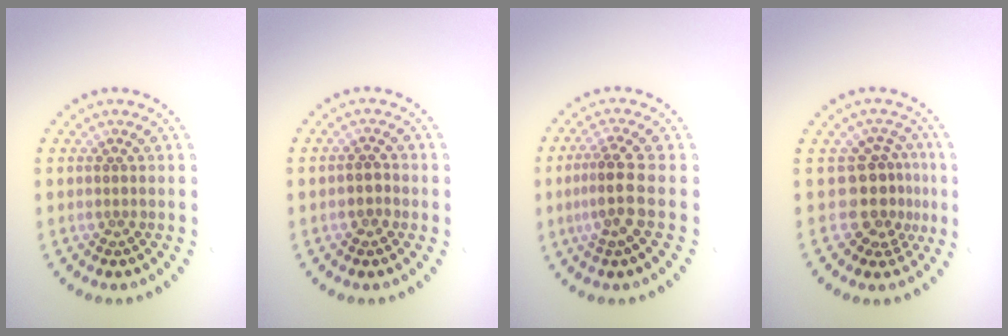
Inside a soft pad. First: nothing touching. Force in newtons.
{"total": 0.9, "press": 0.9, "slide": 0.2}
{"total": 2.9, "press": 2.5, "slide": 1.6}
{"total": 3.5, "press": 2.6, "slide": 2.3}